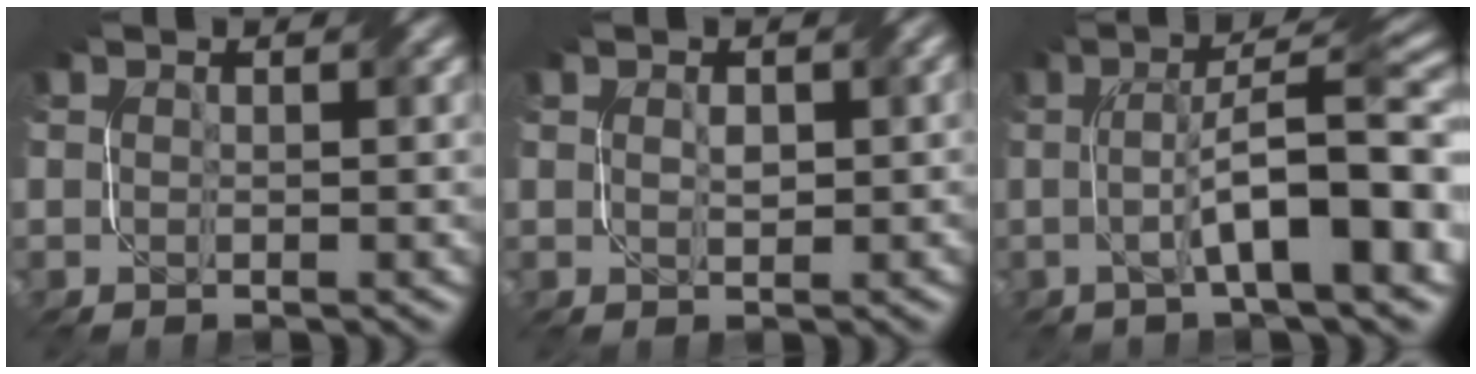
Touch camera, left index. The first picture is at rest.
{"total": 1.4, "force": [0.2, 0.7, 1.2], "torque": [-0.018, 0.000, 0.008]}
{"total": 9.6, "force": [-1.0, 2.0, 9.3], "torque": [-0.129, 0.018, -0.021]}